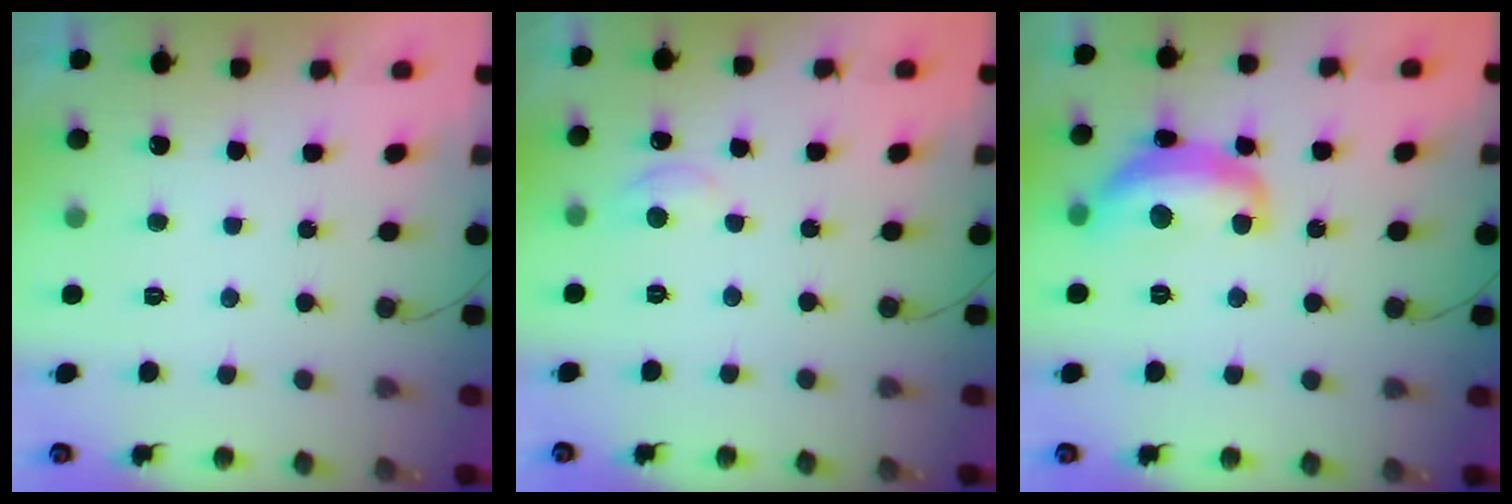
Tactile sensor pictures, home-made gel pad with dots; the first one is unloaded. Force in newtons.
{"total": 6.3, "press": 6.2, "slide": 0.7}
{"total": 14.2, "press": 14.1, "slide": 1.2}